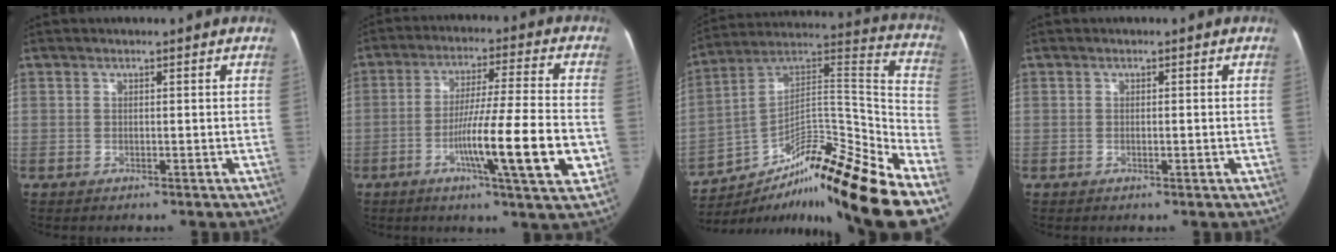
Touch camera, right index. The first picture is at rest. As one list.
[{"total": 15.3, "force": [-4.5, 0.3, 14.6], "torque": [-0.237, -0.011, -0.074]}, {"total": 24.1, "force": [-16.1, 2.0, 17.8], "torque": [-0.245, 0.039, -0.265]}, {"total": 1.0, "force": [-0.2, 0.3, 0.9], "torque": [-0.019, 0.003, -0.003]}]